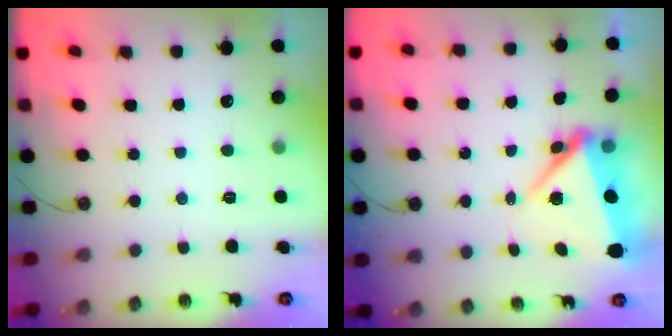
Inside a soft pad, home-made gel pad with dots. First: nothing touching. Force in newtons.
{"total": 7.2, "press": 6.9, "slide": 1.8}